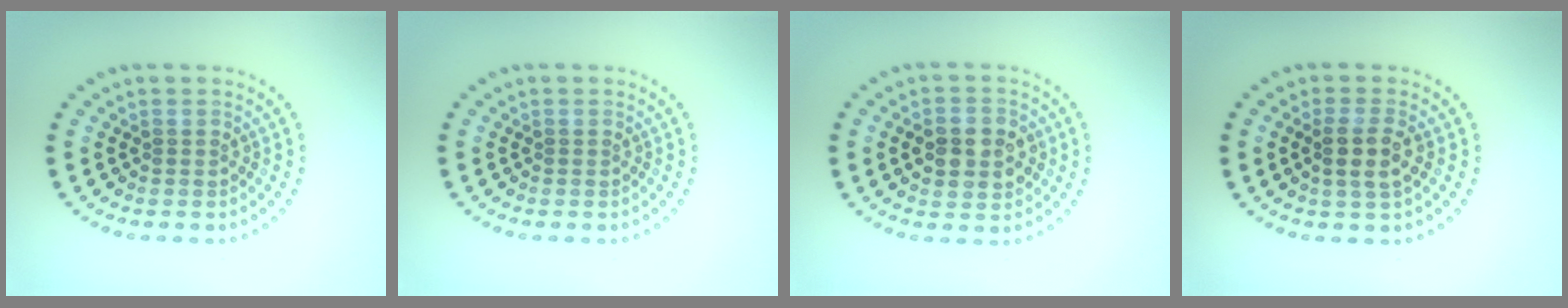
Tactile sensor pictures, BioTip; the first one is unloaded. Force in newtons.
{"total": 0.0}
{"total": 3.9, "press": 3.9, "slide": 0.5}
{"total": 2.5, "press": 2.3, "slide": 0.9}